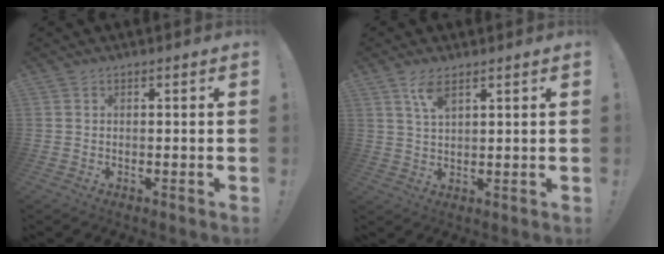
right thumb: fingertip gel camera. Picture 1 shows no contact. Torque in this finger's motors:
{"motor_torque": [-0.61, 0.54, 0.03, 0.24, 0.19]}